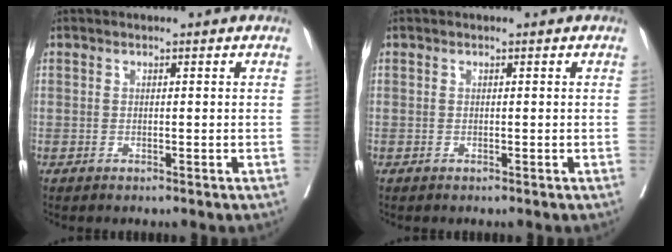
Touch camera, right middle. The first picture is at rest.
{"total": 0.0}